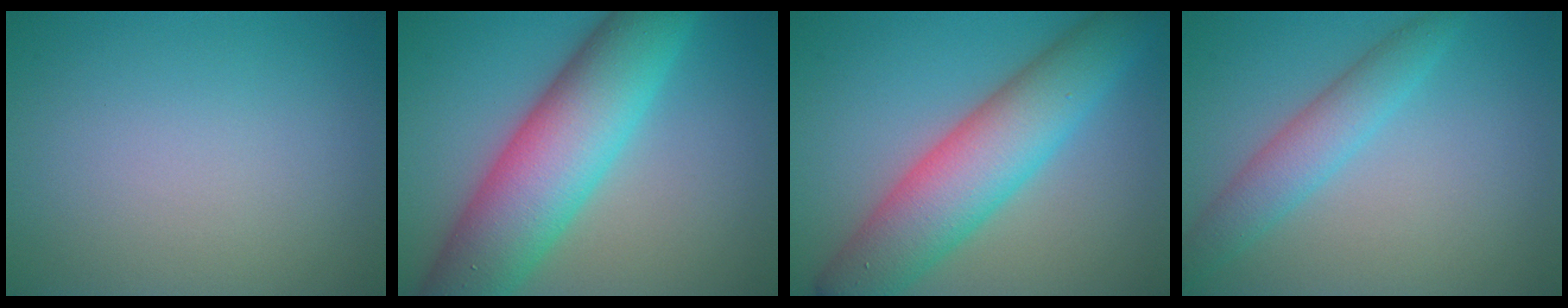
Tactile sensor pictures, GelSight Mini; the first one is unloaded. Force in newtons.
{"total": 11.3, "press": 11.3, "slide": 0.1}
{"total": 8.7, "press": 8.7, "slide": 0.4}
{"total": 3.5, "press": 3.5, "slide": 0.0}